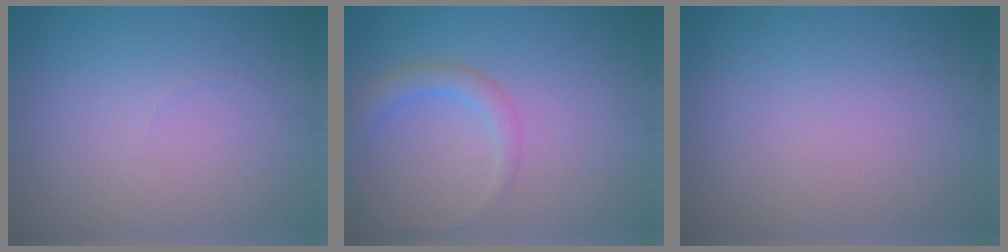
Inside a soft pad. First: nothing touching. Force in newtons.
{"total": 2.4, "press": 2.4, "slide": 0.1}
{"total": 0.0}